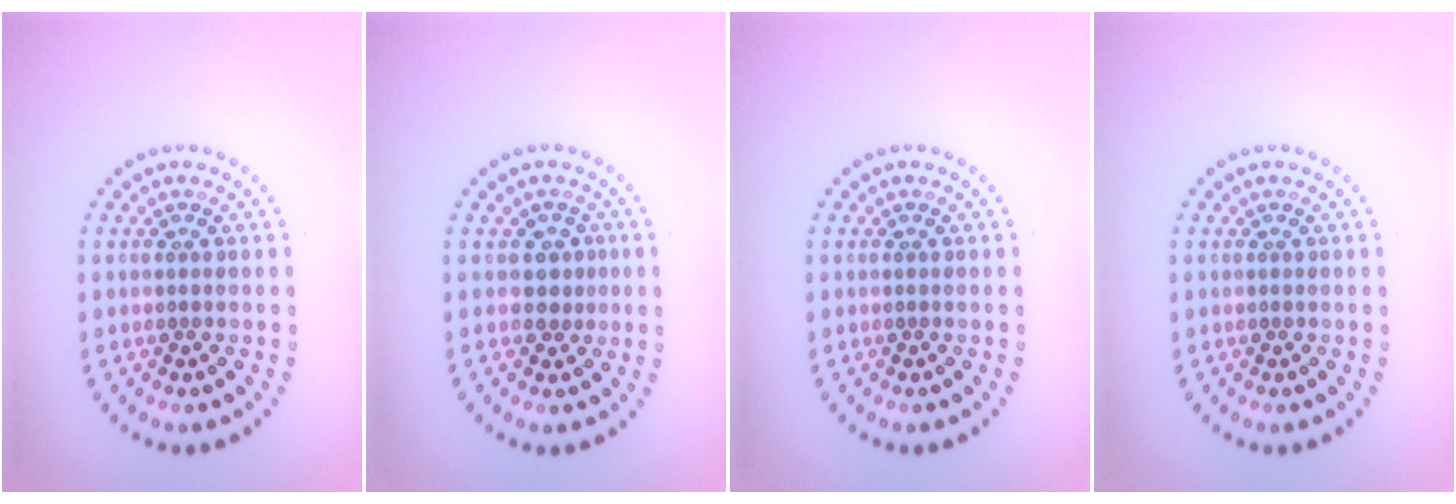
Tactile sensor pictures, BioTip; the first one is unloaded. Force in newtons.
{"total": 1.6, "press": 1.3, "slide": 1.0}
{"total": 0.0}
{"total": 0.0}